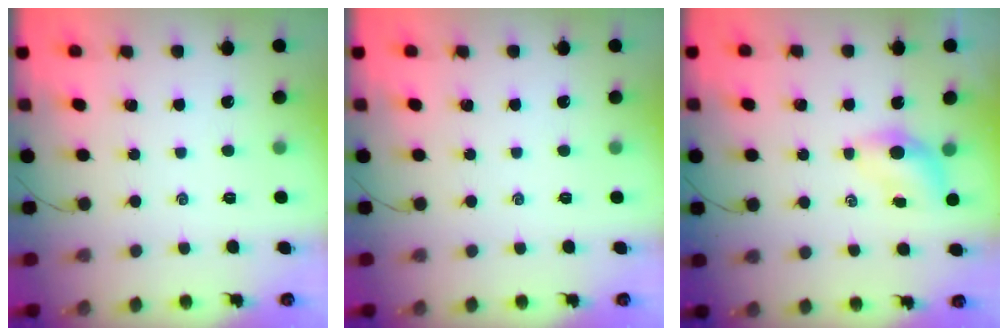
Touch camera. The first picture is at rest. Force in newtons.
{"total": 0.0}
{"total": 4.0, "press": 3.9, "slide": 0.8}